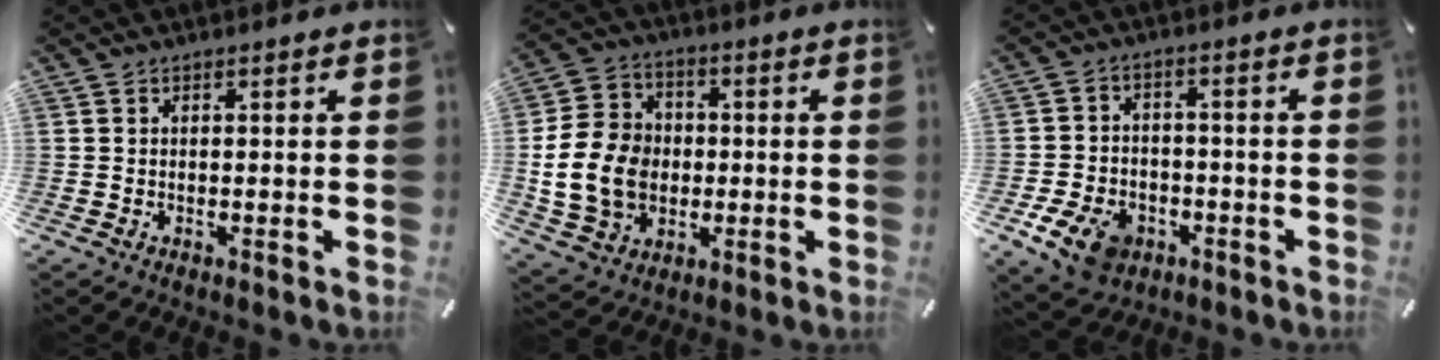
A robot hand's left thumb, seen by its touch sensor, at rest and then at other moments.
{"total": 14.1, "force": [-1.5, 12.0, 7.4], "torque": [-0.170, 0.022, -0.025]}
{"total": 9.3, "force": [-4.7, 6.6, 4.6], "torque": [-0.097, 0.025, -0.087]}